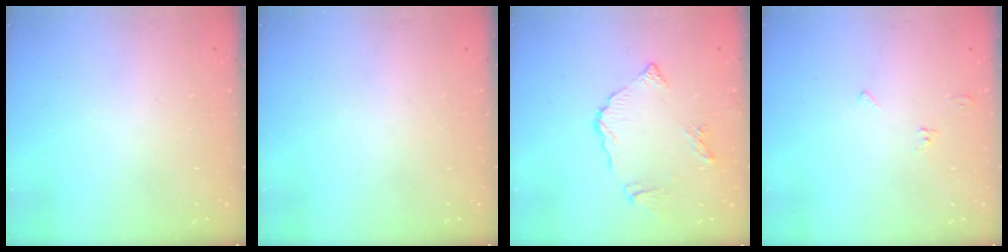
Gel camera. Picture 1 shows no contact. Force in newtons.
{"total": 0.0}
{"total": 8.4, "press": 8.4, "slide": 0.9}
{"total": 4.1, "press": 4.1, "slide": 0.5}